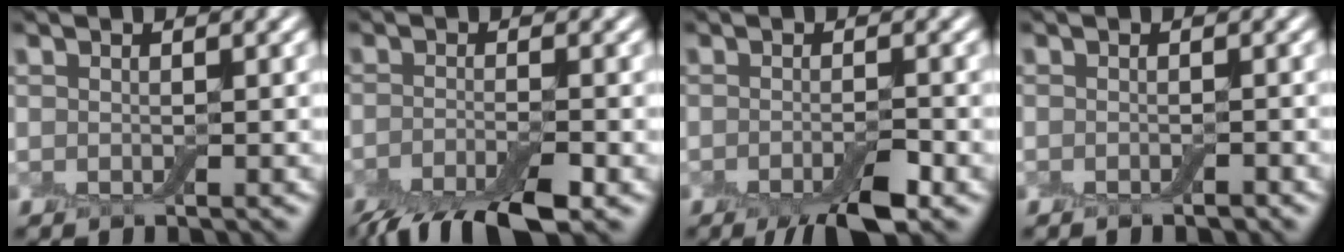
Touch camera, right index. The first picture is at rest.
{"total": 6.5, "force": [-4.9, 1.6, 4.0], "torque": [-0.068, -0.014, -0.091]}
{"total": 4.4, "force": [-3.0, 1.0, 3.1], "torque": [-0.052, -0.006, -0.049]}
{"total": 1.0, "force": [-0.9, 0.3, 0.4], "torque": [-0.007, -0.006, -0.014]}